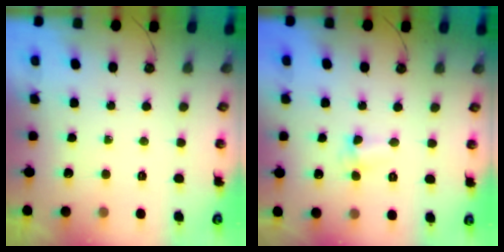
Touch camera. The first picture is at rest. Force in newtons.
{"total": 3.0, "press": 2.9, "slide": 0.6}